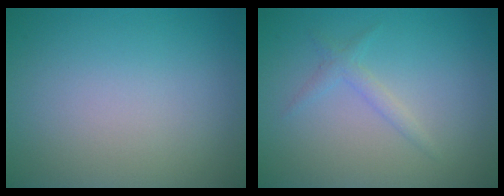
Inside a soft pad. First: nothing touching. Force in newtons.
{"total": 1.3, "press": 1.3, "slide": 0.0}